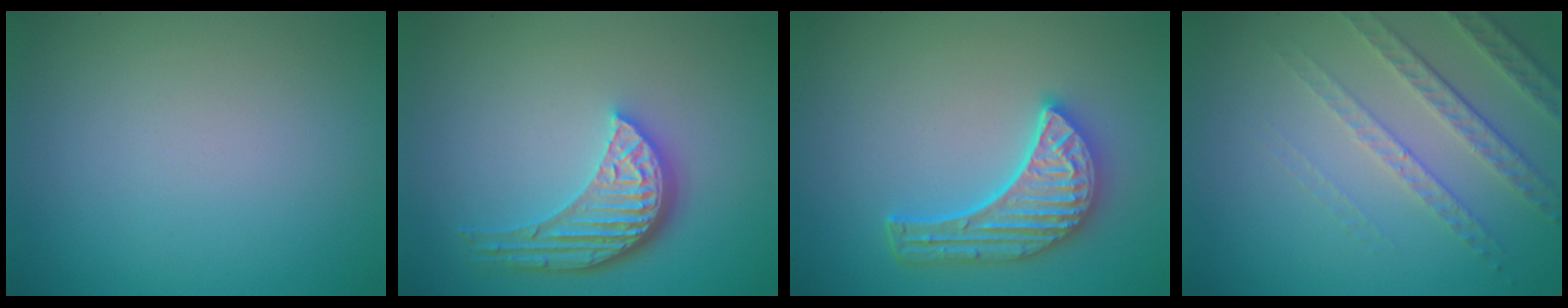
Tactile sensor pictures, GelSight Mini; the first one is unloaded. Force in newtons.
{"total": 5.0, "press": 3.8, "slide": 3.3}
{"total": 5.3, "press": 4.4, "slide": 2.8}
{"total": 4.6, "press": 3.3, "slide": 3.2}